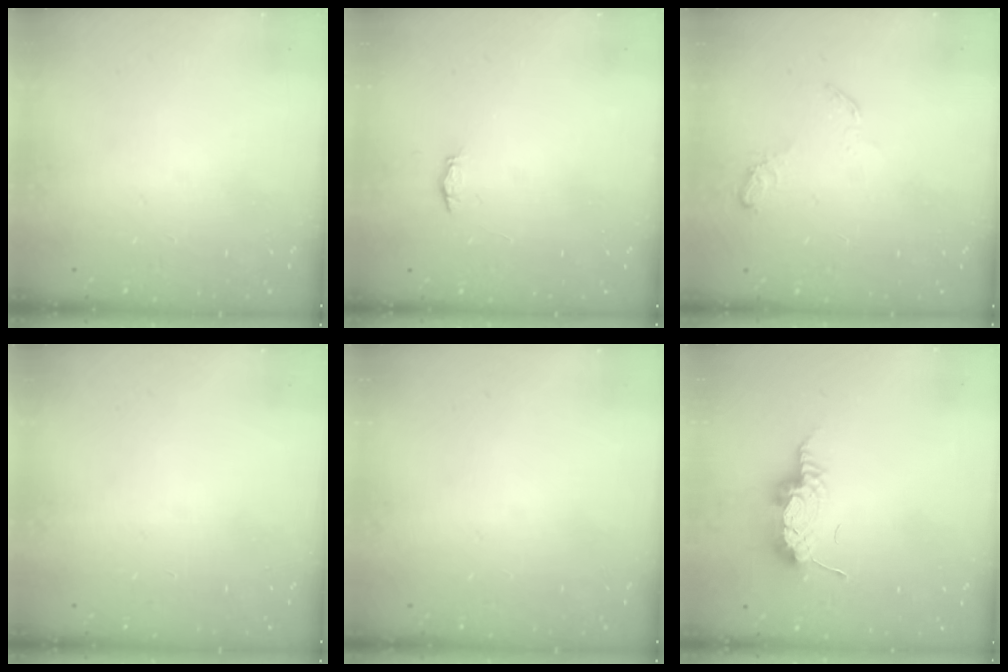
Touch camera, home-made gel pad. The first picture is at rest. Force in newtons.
{"total": 2.2, "press": 2.1, "slide": 0.3}
{"total": 5.1, "press": 5.1, "slide": 0.5}
{"total": 0.0}
{"total": 0.0}
{"total": 16.0, "press": 11.4, "slide": 11.2}